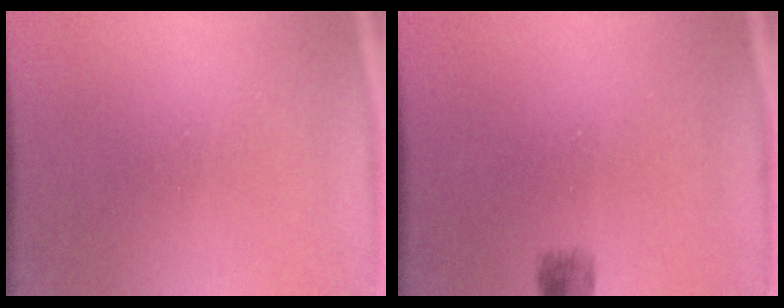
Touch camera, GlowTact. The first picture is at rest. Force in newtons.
{"total": 1.3}